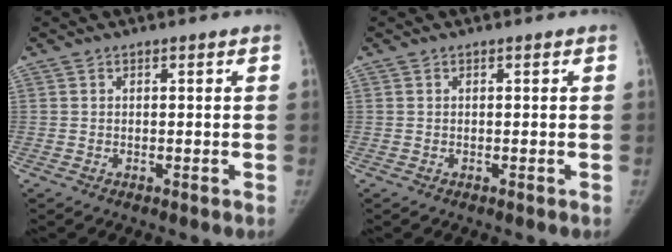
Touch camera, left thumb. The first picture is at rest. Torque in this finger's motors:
{"motor_torque": [-0.14, 0.02, 0.21, -0.04, -0.04]}